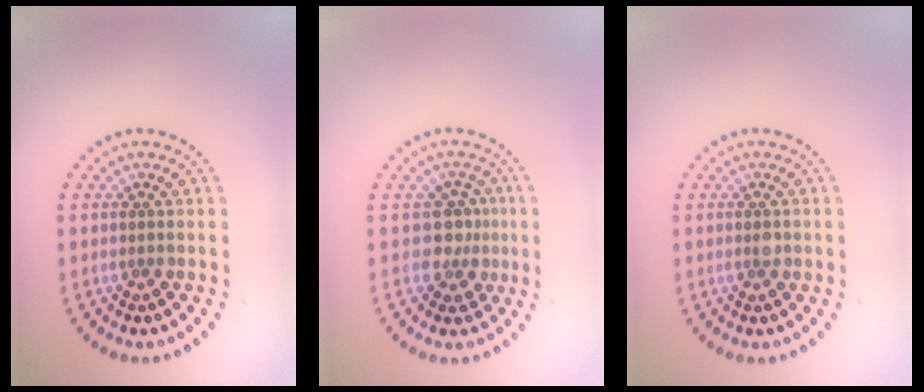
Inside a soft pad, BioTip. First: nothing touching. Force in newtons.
{"total": 2.5, "press": 2.0, "slide": 1.4}
{"total": 0.9, "press": 0.9, "slide": 0.0}